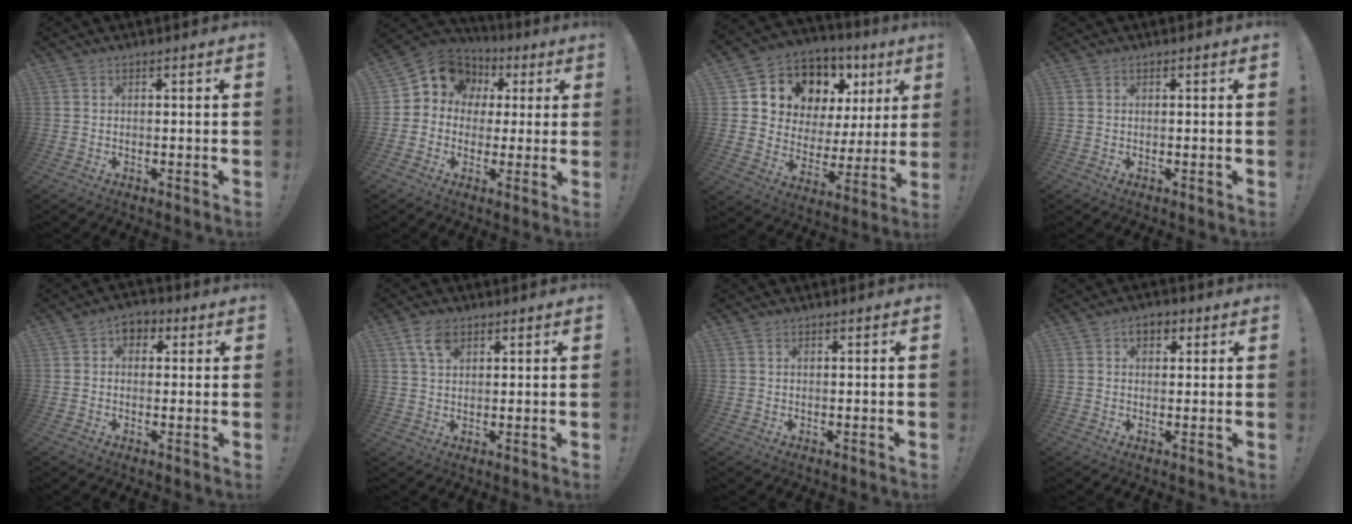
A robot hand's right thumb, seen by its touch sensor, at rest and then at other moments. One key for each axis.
{"total": 11.0, "fx": 3.6, "fy": 9.6, "fz": 4.1, "tx": -0.053, "ty": -0.019, "tz": 0.073}
{"total": 10.7, "fx": 6.7, "fy": 7.4, "fz": 3.8, "tx": -0.063, "ty": -0.062, "tz": 0.133}
{"total": 0.0}
{"total": 4.4, "fx": 0.7, "fy": 3.7, "fz": 2.3, "tx": -0.022, "ty": 0.003, "tz": 0.010}
{"total": 6.0, "fx": 3.1, "fy": 3.6, "fz": 3.7, "tx": -0.067, "ty": -0.004, "tz": 0.059}
{"total": 0.6, "fx": 0.4, "fy": 0.3, "fz": 0.3, "tx": -0.005, "ty": 0.000, "tz": 0.007}
{"total": 4.1, "fx": 1.5, "fy": 2.9, "fz": 2.5, "tx": -0.030, "ty": 0.004, "tz": 0.024}